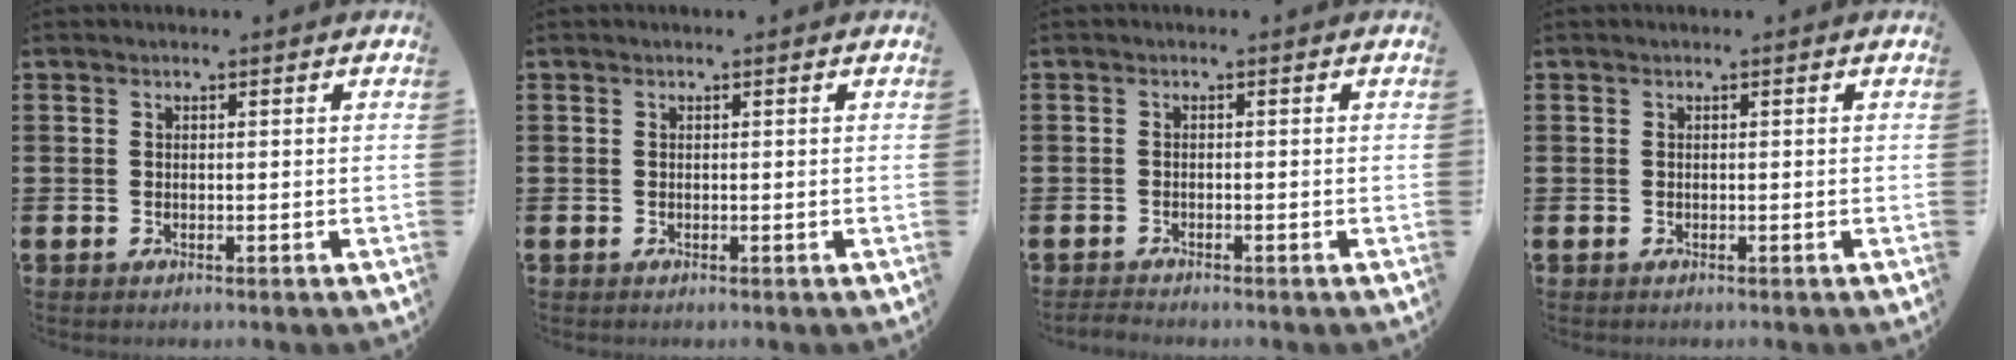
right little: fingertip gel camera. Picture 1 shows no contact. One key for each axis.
{"total": 0.0}
{"total": 0.9, "fx": -0.8, "fy": 0.1, "fz": 0.2, "tx": -0.006, "ty": 0.000, "tz": -0.017}
{"total": 0.0}